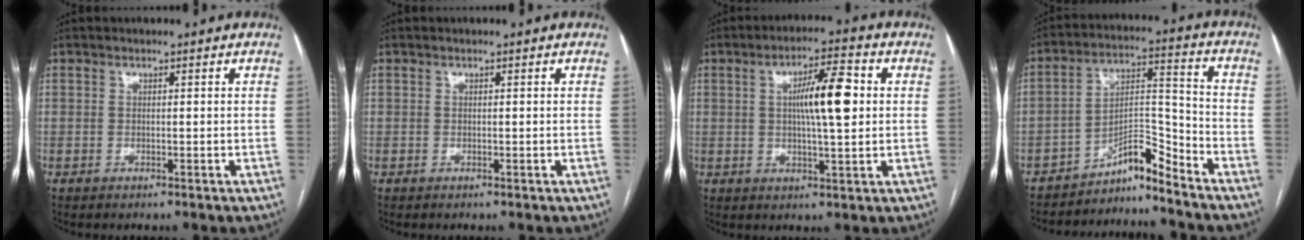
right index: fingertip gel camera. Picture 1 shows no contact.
{"total": 0.0}
{"total": 9.1, "force": [1.5, 1.5, 8.9], "torque": [-0.150, 0.012, 0.024]}
{"total": 6.5, "force": [-6.2, 0.6, 1.8], "torque": [-0.019, 0.039, -0.102]}